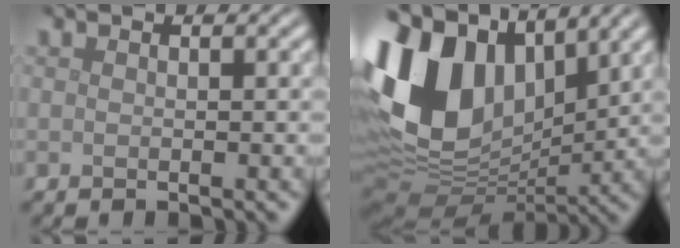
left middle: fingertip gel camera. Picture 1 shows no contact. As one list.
[{"total": 16.6, "force": [4.6, 10.9, 11.6], "torque": [-0.283, 0.019, 0.081]}]